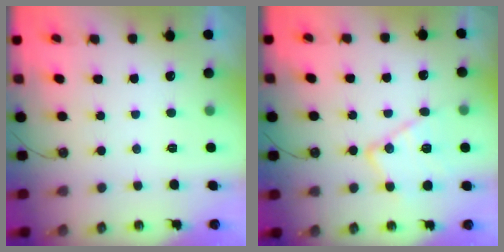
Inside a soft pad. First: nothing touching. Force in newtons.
{"total": 13.9, "press": 13.9, "slide": 0.6}